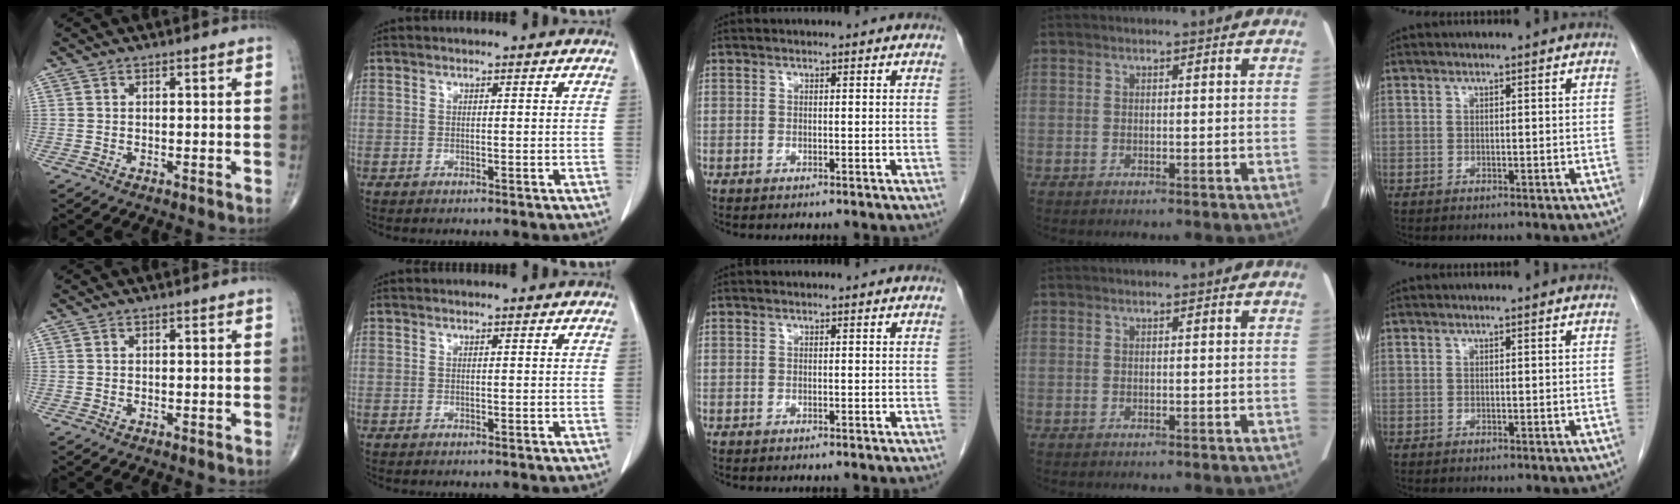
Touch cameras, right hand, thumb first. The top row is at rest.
{}